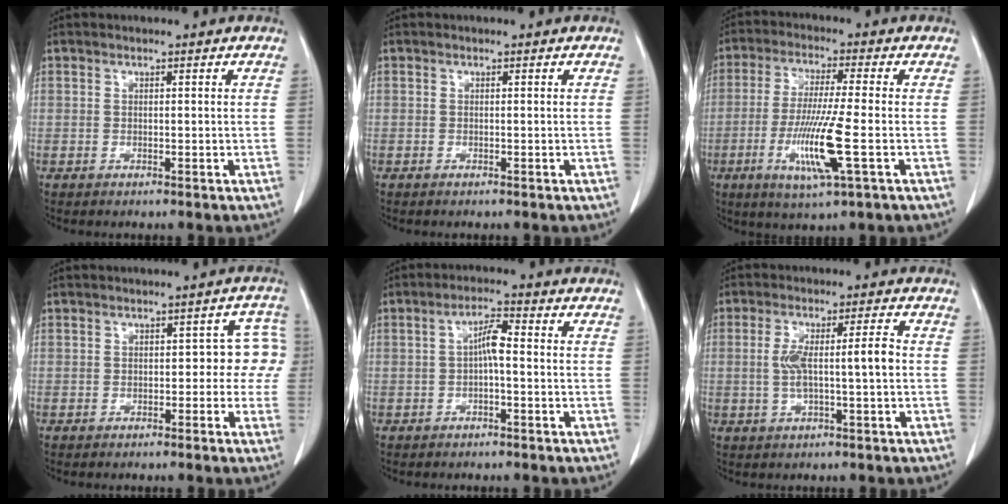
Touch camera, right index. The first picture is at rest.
{"total": 0.0}
{"total": 11.0, "force": [-3.1, -0.1, 10.5], "torque": [-0.210, -0.022, -0.060]}
{"total": 5.3, "force": [0.1, 3.0, 4.3], "torque": [-0.025, 0.035, 0.000]}
{"total": 3.7, "force": [-0.1, 0.8, 3.6], "torque": [-0.063, 0.013, -0.001]}
{"total": 6.8, "force": [-0.1, 0.8, 6.7], "torque": [-0.129, 0.014, 0.001]}